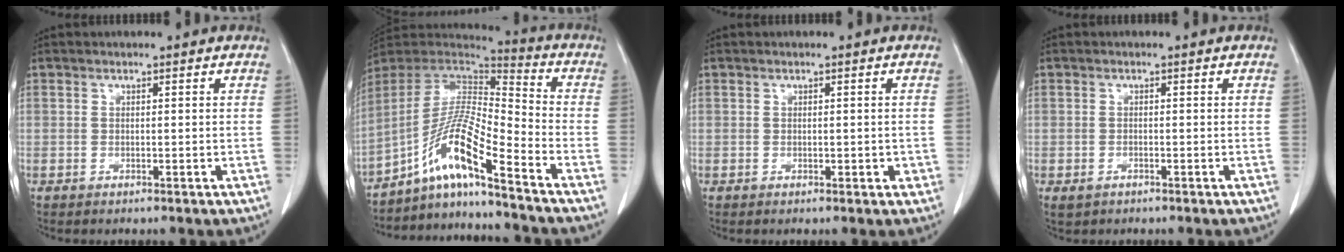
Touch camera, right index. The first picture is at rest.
{"total": 12.5, "force": [-8.3, -0.1, 9.3], "torque": [-0.176, 0.013, -0.153]}
{"total": 1.2, "force": [0.0, 0.9, 0.8], "torque": [-0.006, 0.003, 0.004]}
{"total": 1.2, "force": [-0.6, 0.8, 0.7], "torque": [-0.013, -0.001, -0.001]}